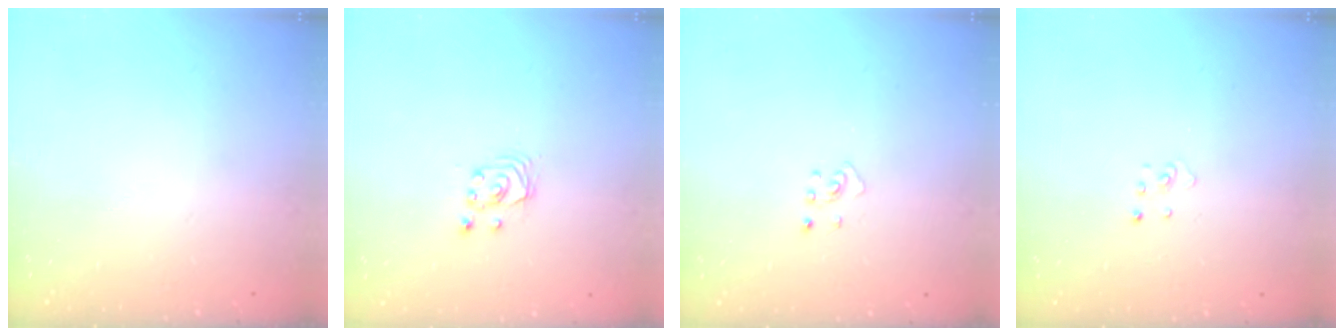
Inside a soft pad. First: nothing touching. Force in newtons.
{"total": 2.5, "press": 2.5, "slide": 0.3}
{"total": 2.7, "press": 2.7, "slide": 0.5}
{"total": 1.9, "press": 1.9, "slide": 0.1}